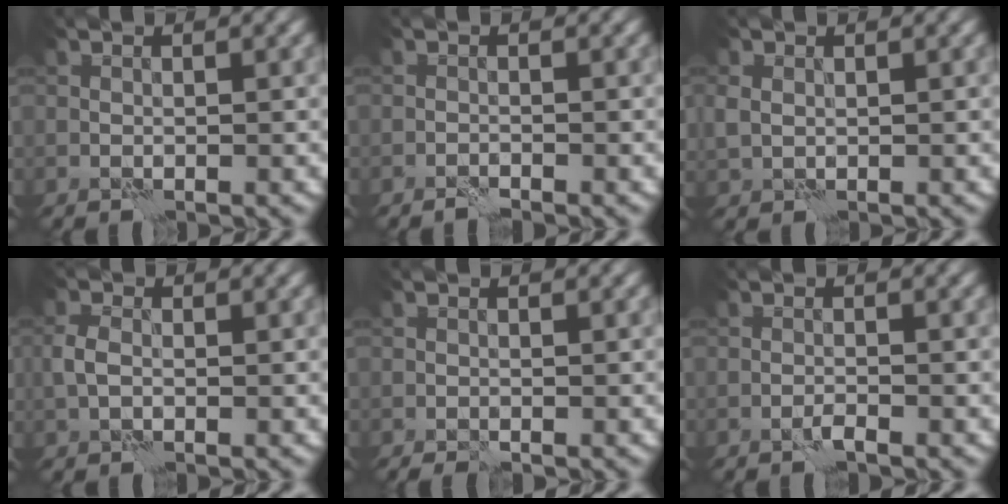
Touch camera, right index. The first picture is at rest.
{"total": 0.8, "force": [-0.8, -0.3, 0.2], "torque": [-0.009, 0.002, -0.018]}
{"total": 1.6, "force": [0.4, 1.4, 0.8], "torque": [-0.020, -0.003, 0.010]}
{"total": 1.5, "force": [-0.1, 1.0, 1.1], "torque": [-0.027, 0.003, -0.006]}
{"total": 0.8, "force": [-0.6, 0.1, 0.5], "torque": [-0.015, -0.002, -0.013]}
{"total": 0.6, "force": [-0.5, -0.3, 0.3], "torque": [-0.008, 0.002, -0.012]}